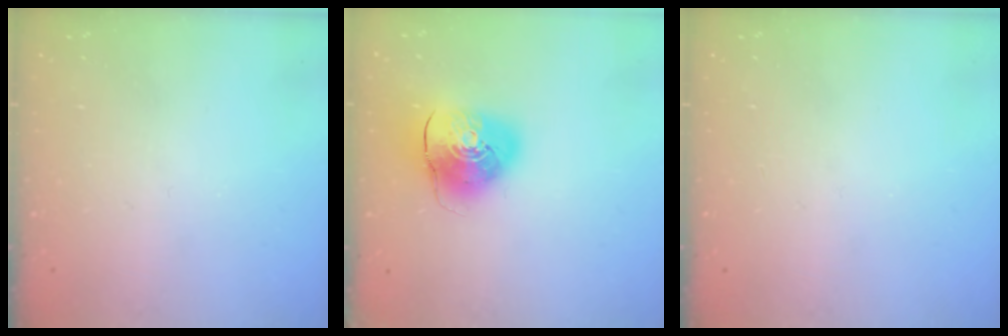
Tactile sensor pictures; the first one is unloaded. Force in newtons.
{"total": 10.7, "press": 10.6, "slide": 1.8}
{"total": 0.0}